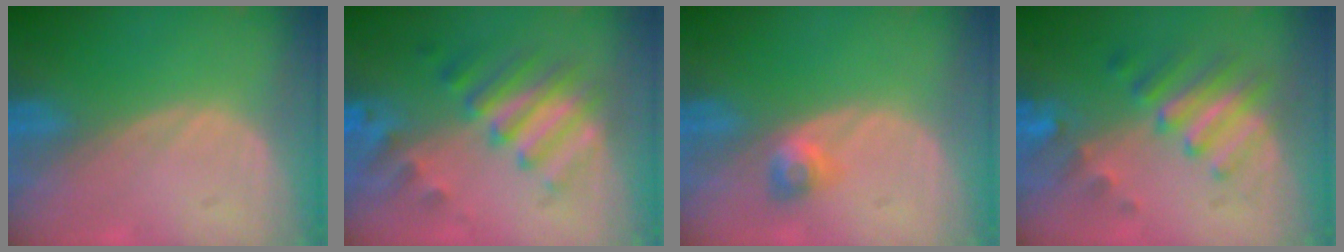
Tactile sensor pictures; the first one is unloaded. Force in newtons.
{"total": 8.2, "press": 7.8, "slide": 2.8}
{"total": 2.5, "press": 2.2, "slide": 1.3}
{"total": 7.5, "press": 7.0, "slide": 2.7}